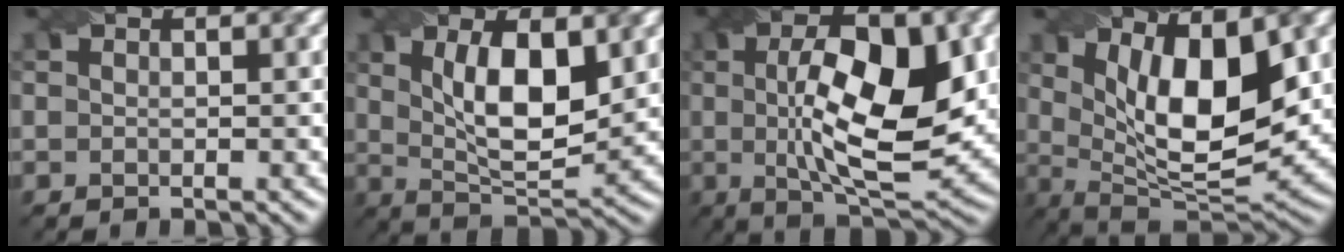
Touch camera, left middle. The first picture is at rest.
{"total": 8.4, "force": [1.9, 3.4, 7.4], "torque": [-0.134, -0.001, 0.035]}
{"total": 11.7, "force": [0.8, 4.4, 10.8], "torque": [-0.162, 0.003, 0.015]}
{"total": 11.5, "force": [3.1, 4.6, 10.0], "torque": [-0.153, -0.011, 0.055]}